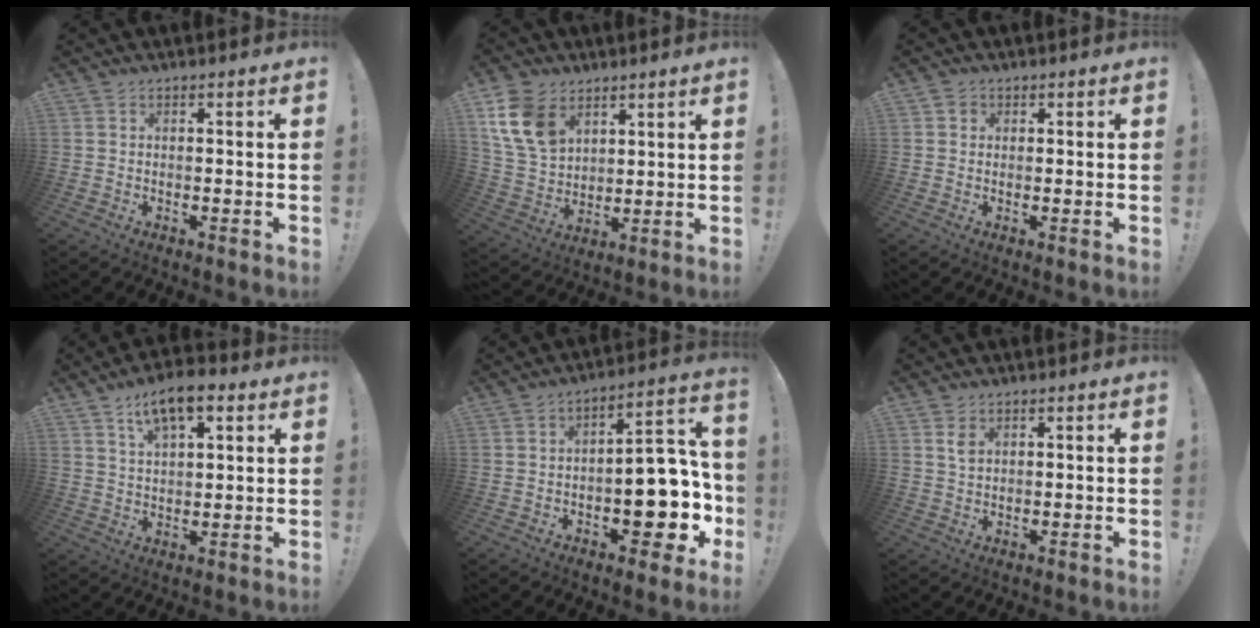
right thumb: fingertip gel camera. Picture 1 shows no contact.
{"total": 14.7, "force": [7.2, 10.3, 7.7], "torque": [-0.143, -0.028, 0.146]}
{"total": 1.6, "force": [0.8, 1.4, 0.2], "torque": [0.001, 0.001, 0.013]}
{"total": 10.0, "force": [5.7, 4.4, 6.9], "torque": [-0.107, -0.015, 0.102]}
{"total": 14.7, "force": [-3.6, 8.8, 11.2], "torque": [-0.098, 0.023, -0.053]}
{"total": 2.8, "force": [1.2, 1.6, 1.9], "torque": [-0.016, -0.007, 0.017]}